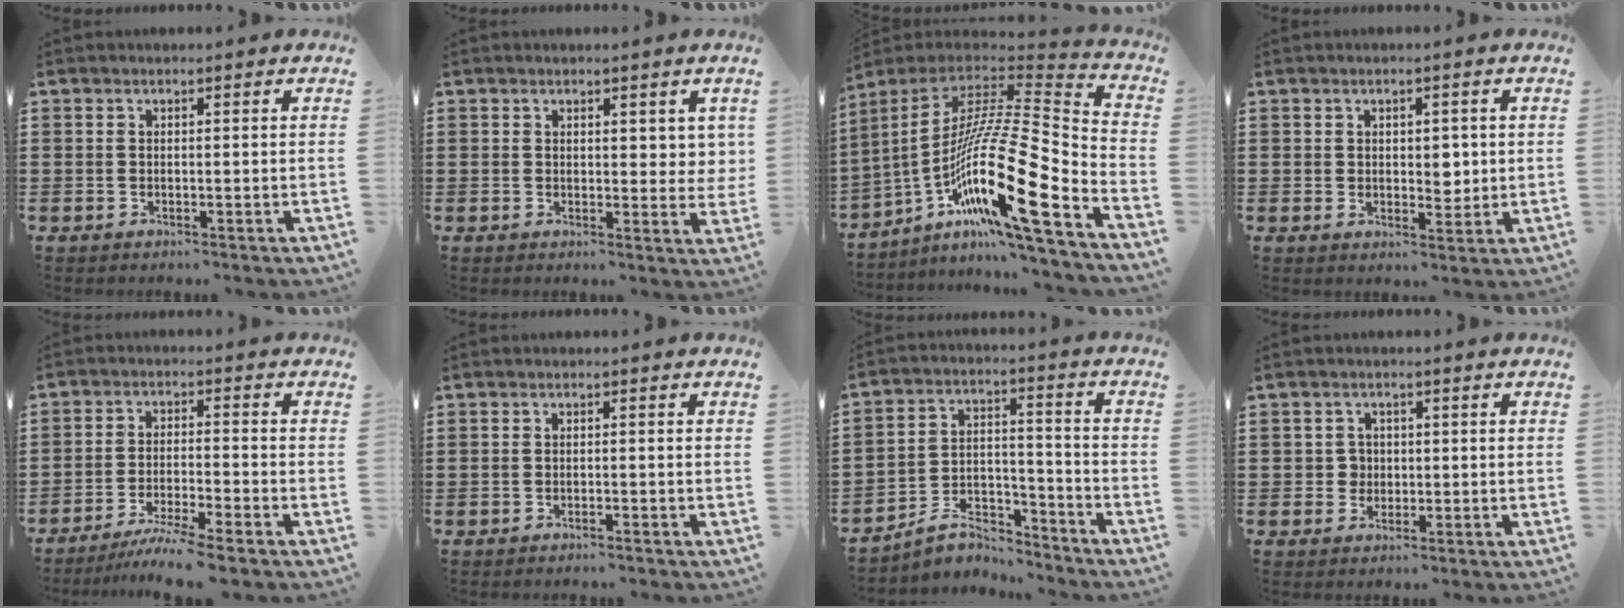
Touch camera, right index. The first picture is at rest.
{"total": 2.8, "force": [1.4, 1.5, 1.8], "torque": [-0.014, -0.001, 0.021]}
{"total": 20.0, "force": [-8.1, 3.8, 17.8], "torque": [-0.332, -0.019, -0.156]}
{"total": 3.4, "force": [0.4, 2.3, 2.4], "torque": [-0.028, 0.002, 0.000]}
{"total": 5.4, "force": [-4.7, -0.5, 2.7], "torque": [-0.058, -0.019, -0.091]}
{"total": 0.8, "force": [-0.8, -0.1, 0.2], "torque": [-0.006, -0.001, -0.016]}
{"total": 6.3, "force": [-5.7, 2.2, 1.4], "torque": [-0.036, 0.011, -0.114]}
{"total": 2.1, "force": [-0.2, 1.9, 0.7], "torque": [-0.020, 0.007, -0.005]}